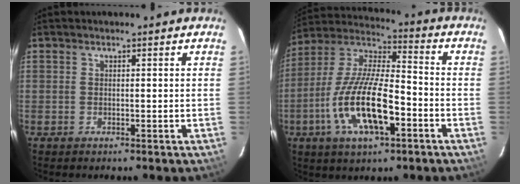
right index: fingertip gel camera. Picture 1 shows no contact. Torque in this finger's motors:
{"motor_torque": [0.69, -0.34, 1.05, 0.21]}